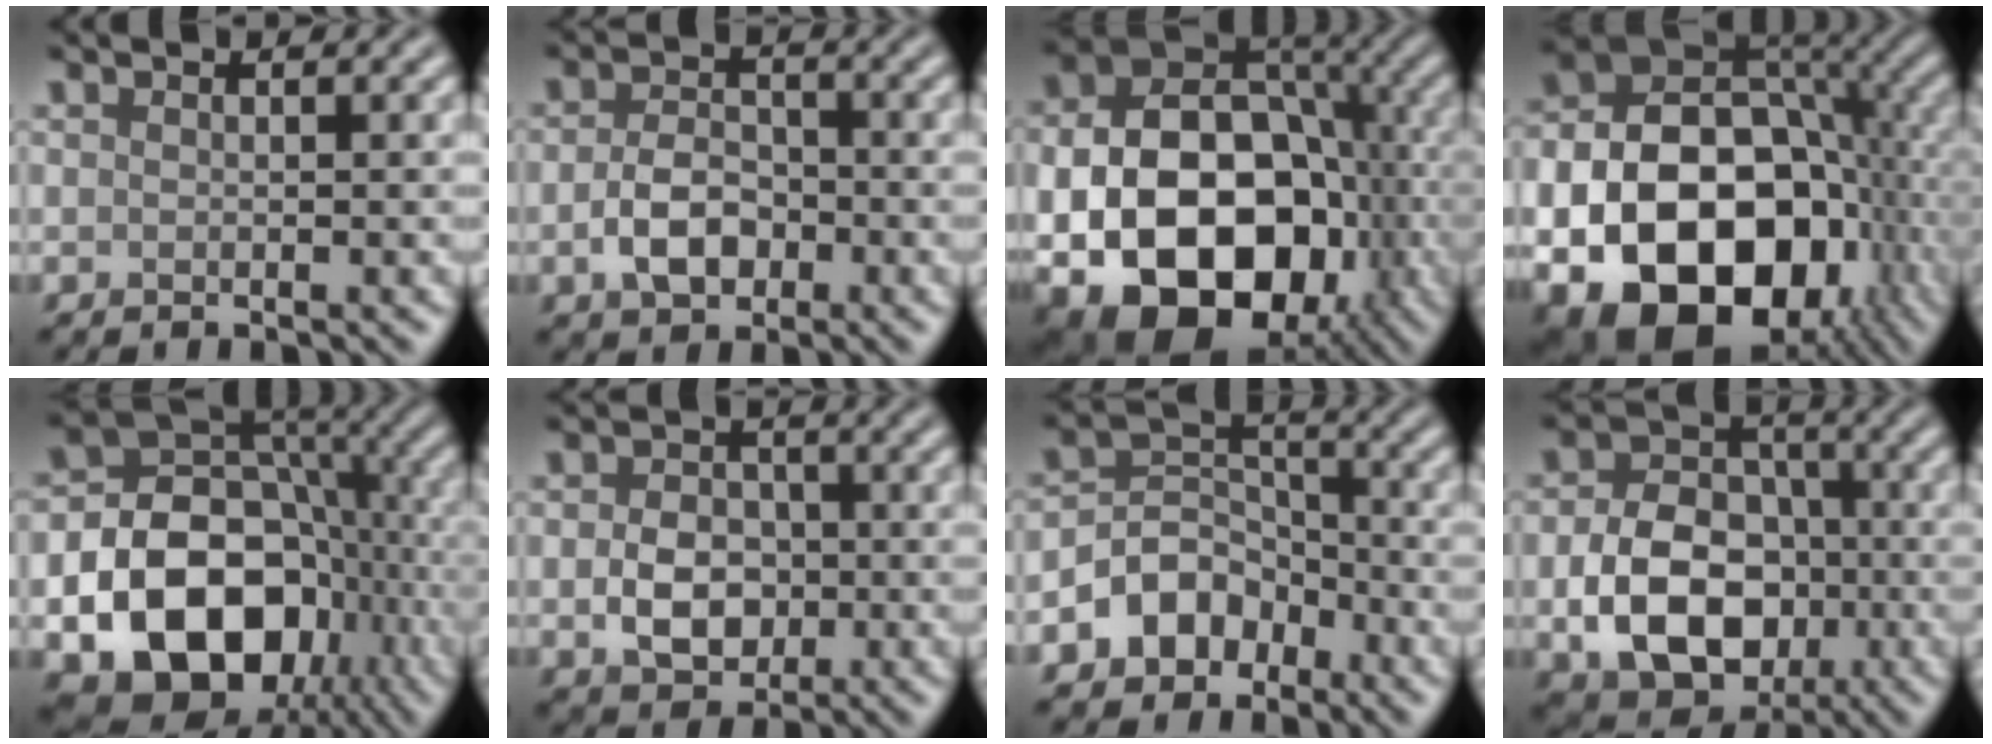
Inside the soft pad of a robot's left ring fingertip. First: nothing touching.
{"total": 3.9, "force": [-1.2, 2.6, 2.6], "torque": [-0.051, 0.001, -0.026]}
{"total": 17.6, "force": [-4.7, 12.2, 11.7], "torque": [-0.178, -0.033, -0.060]}
{"total": 19.5, "force": [-6.1, 13.9, 12.3], "torque": [-0.213, -0.037, -0.082]}
{"total": 17.4, "force": [-5.9, 13.2, 9.7], "torque": [-0.148, -0.020, -0.113]}
{"total": 4.3, "force": [-0.7, 3.4, 2.7], "torque": [-0.044, -0.002, -0.015]}
{"total": 5.2, "force": [-2.8, 3.9, 2.0], "torque": [-0.022, 0.006, -0.058]}
{"total": 9.5, "force": [-2.4, 7.0, 5.9], "torque": [-0.108, -0.011, -0.039]}